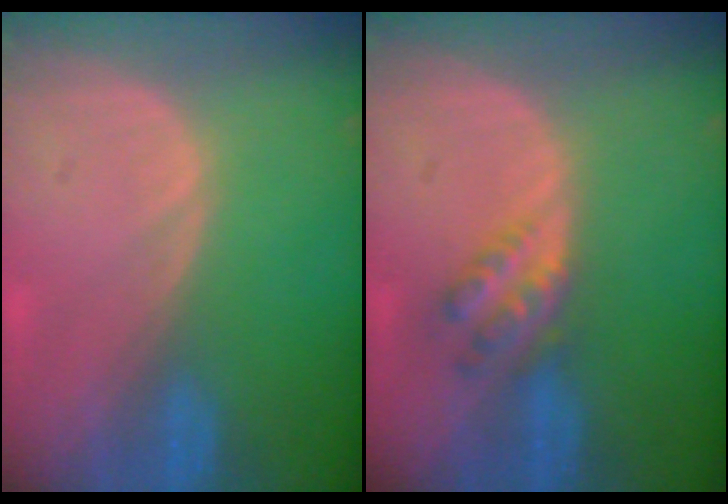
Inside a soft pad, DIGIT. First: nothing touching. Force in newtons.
{"total": 4.5, "press": 3.9, "slide": 2.2}